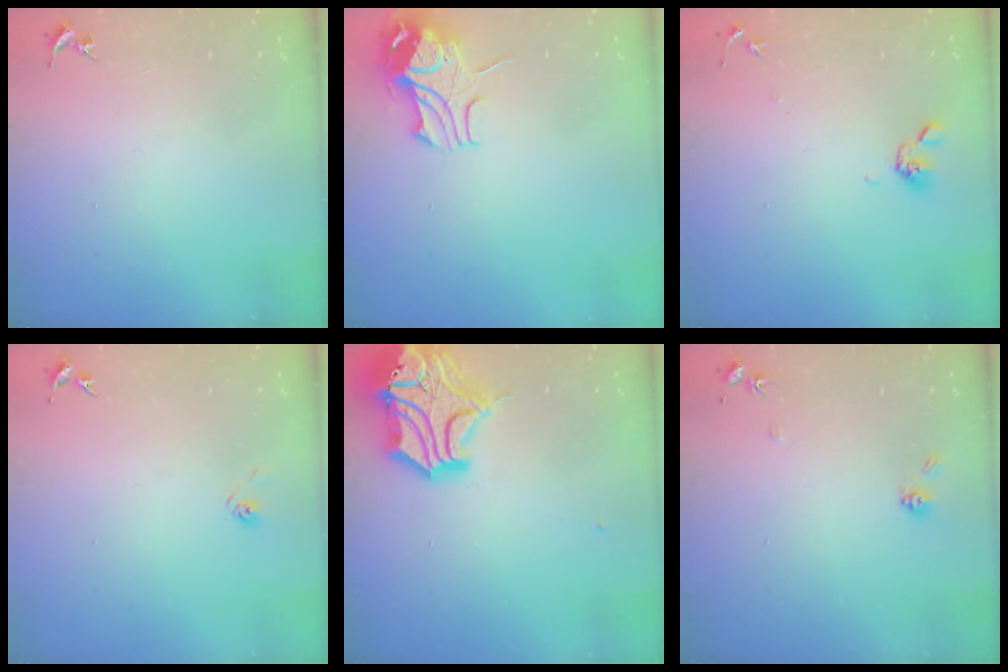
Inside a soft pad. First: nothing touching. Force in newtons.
{"total": 9.6, "press": 9.6, "slide": 1.1}
{"total": 7.1, "press": 6.8, "slide": 1.8}
{"total": 2.9, "press": 2.5, "slide": 1.5}
{"total": 18.3, "press": 18.2, "slide": 2.4}
{"total": 5.8, "press": 5.7, "slide": 1.1}